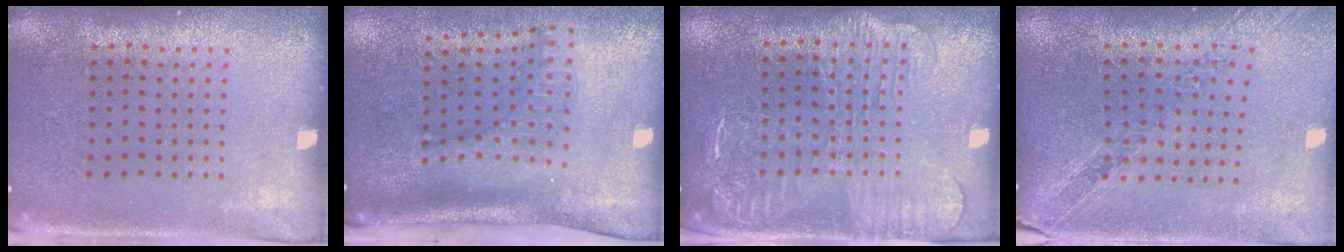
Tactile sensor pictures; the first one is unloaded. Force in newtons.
{"total": 1.8, "press": 1.4, "slide": 1.1}
{"total": 2.1, "press": 1.9, "slide": 0.9}
{"total": 1.1, "press": 1.1, "slide": 0.1}